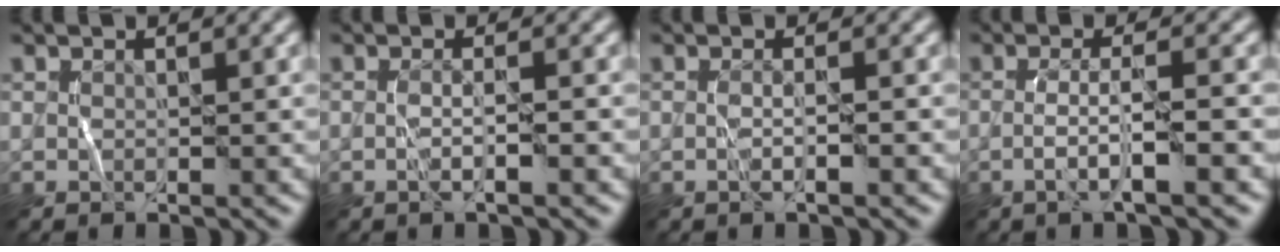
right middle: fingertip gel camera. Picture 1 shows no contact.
{"total": 1.4, "force": [-0.4, 0.2, 1.4], "torque": [-0.024, 0.006, -0.012]}
{"total": 1.1, "force": [-0.3, 0.2, 1.1], "torque": [-0.019, 0.005, -0.010]}
{"total": 3.1, "force": [-1.4, 0.2, 2.8], "torque": [-0.054, 0.012, -0.033]}